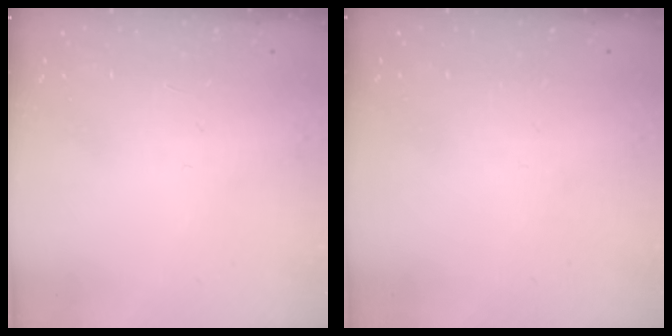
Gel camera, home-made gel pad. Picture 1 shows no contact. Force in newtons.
{"total": 0.0}